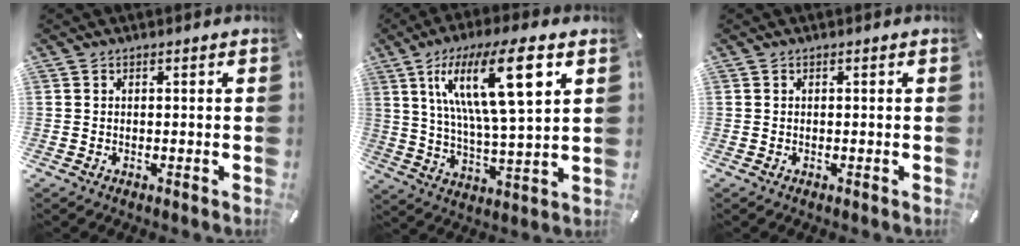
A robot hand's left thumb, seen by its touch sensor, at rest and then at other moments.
{"total": 18.4, "force": [8.6, 4.8, 15.6], "torque": [-0.294, -0.015, 0.130]}
{"total": 0.0}